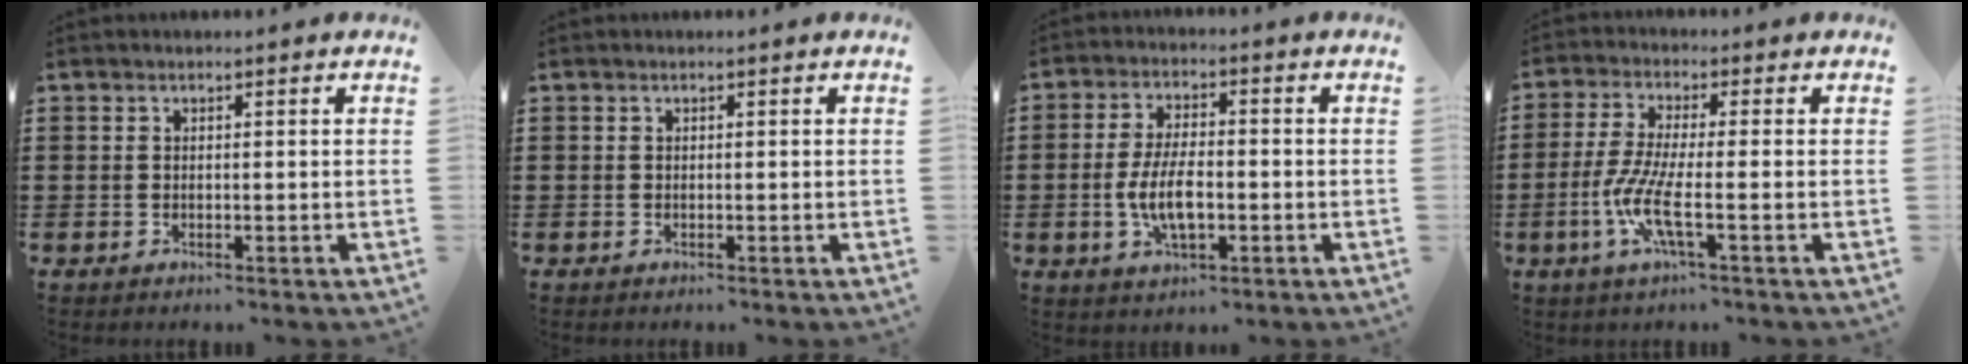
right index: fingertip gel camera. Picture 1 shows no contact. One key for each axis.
{"total": 0.0}
{"total": 6.8, "fx": -1.4, "fy": 2.9, "fz": 6.0, "tx": -0.131, "ty": -0.002, "tz": -0.031}
{"total": 7.3, "fx": -2.3, "fy": 1.2, "fz": 6.9, "tx": -0.165, "ty": -0.019, "tz": -0.053}